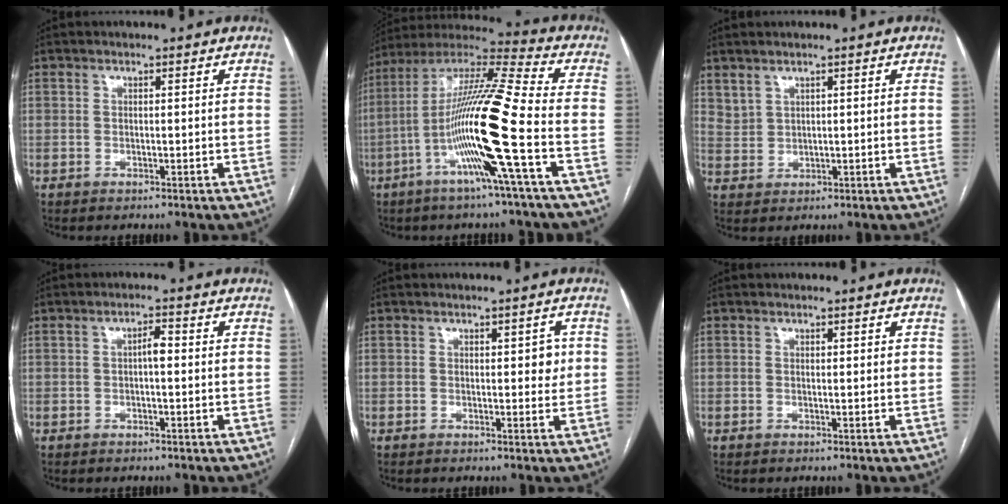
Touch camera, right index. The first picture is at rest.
{"total": 18.0, "force": [-5.2, -1.3, 17.2], "torque": [-0.329, -0.006, -0.112]}
{"total": 2.5, "force": [2.1, 1.2, 0.7], "torque": [-0.013, 0.001, 0.050]}
{"total": 2.0, "force": [0.0, 0.6, 1.9], "torque": [-0.031, 0.006, -0.001]}
{"total": 2.7, "force": [0.5, 1.3, 2.3], "torque": [-0.021, 0.003, 0.005]}
{"total": 0.6, "force": [0.4, 0.3, 0.3], "torque": [-0.005, 0.000, 0.005]}